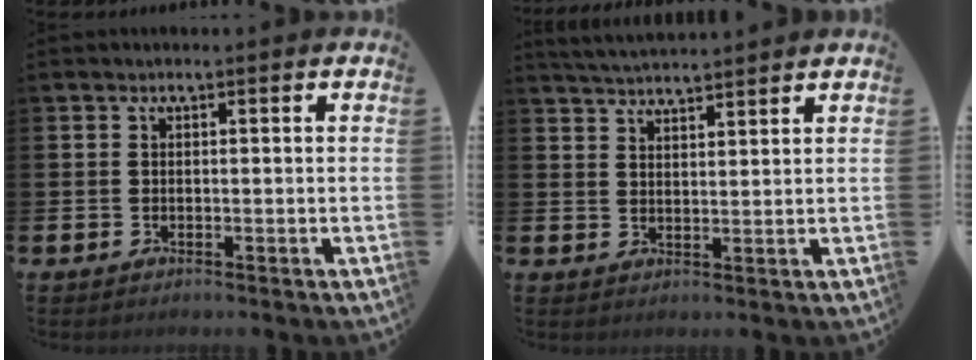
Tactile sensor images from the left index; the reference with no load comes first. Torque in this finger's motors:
{"motor_torque": [-0.08, -0.67, 0.44, 0.15]}